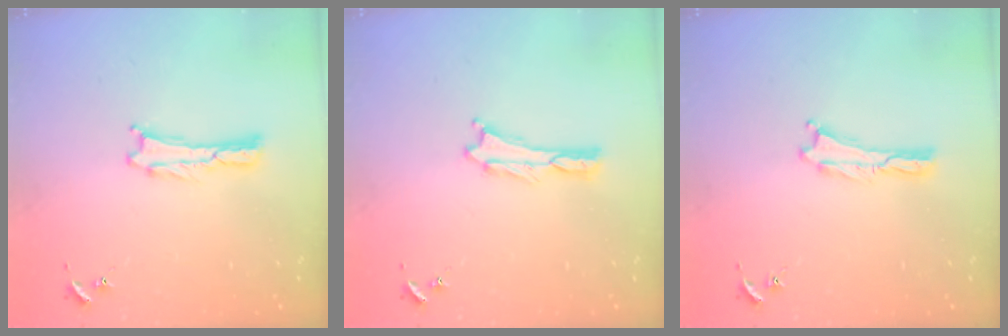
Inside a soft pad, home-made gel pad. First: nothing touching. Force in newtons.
{"total": 0.0}
{"total": 0.0}